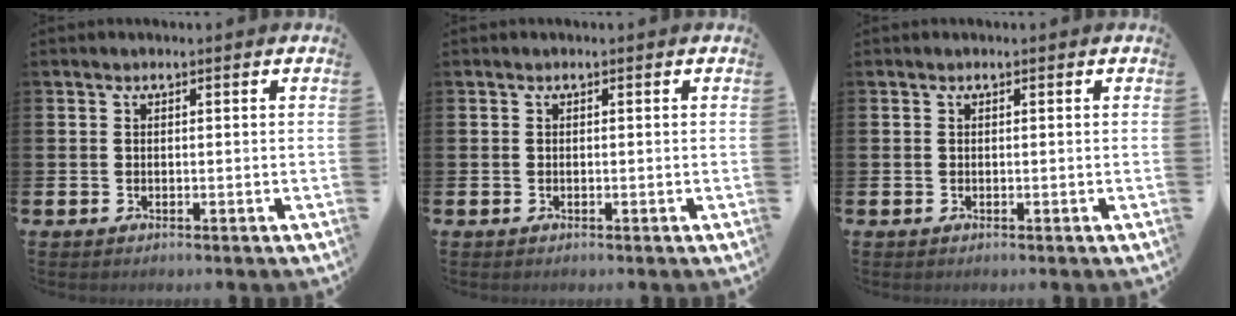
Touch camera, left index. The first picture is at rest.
{"total": 0.0}
{"total": 0.0}